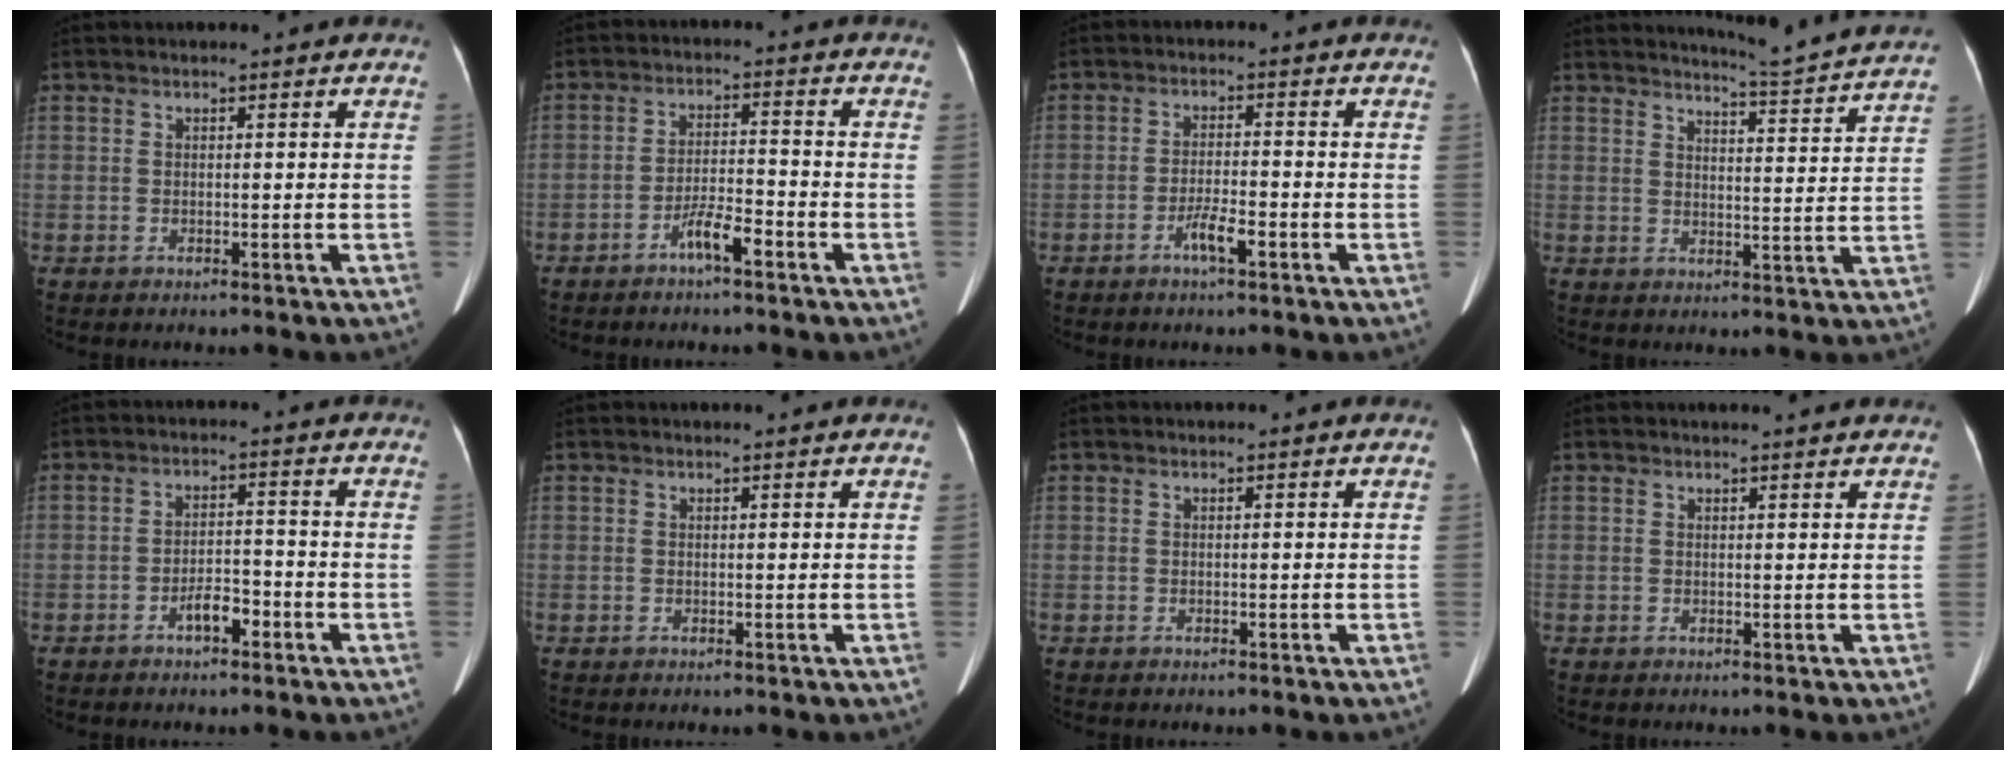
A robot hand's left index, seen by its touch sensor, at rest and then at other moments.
{"total": 4.3, "force": [-3.1, 0.4, 2.9], "torque": [-0.062, 0.000, -0.057]}
{"total": 3.4, "force": [-2.2, 0.3, 2.6], "torque": [-0.054, -0.004, -0.039]}
{"total": 11.6, "force": [11.2, -1.8, 2.6], "torque": [-0.053, -0.046, 0.135]}
{"total": 3.5, "force": [-2.4, 1.3, 2.3], "torque": [-0.043, 0.003, -0.042]}
{"total": 1.1, "force": [1.0, -0.1, 0.4], "torque": [-0.013, 0.005, 0.012]}
{"total": 0.0}
{"total": 3.7, "force": [3.5, 0.0, 1.2], "torque": [-0.022, 0.007, 0.035]}